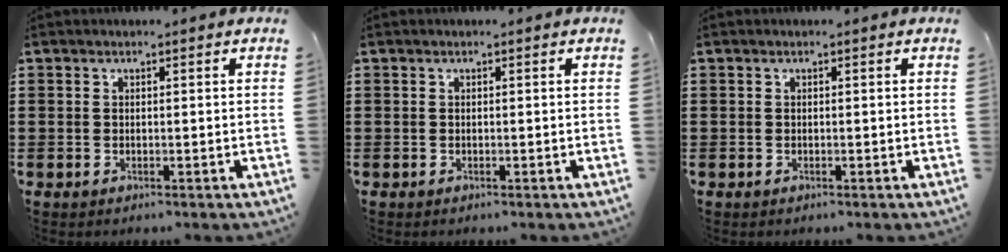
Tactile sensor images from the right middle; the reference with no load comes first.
{"total": 0.0}
{"total": 0.0}